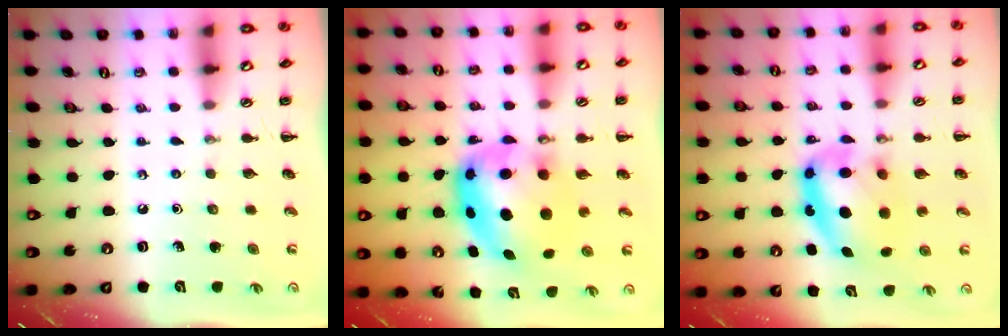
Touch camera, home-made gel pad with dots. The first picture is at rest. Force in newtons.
{"total": 10.3, "press": 10.0, "slide": 2.6}
{"total": 9.6, "press": 9.3, "slide": 2.2}